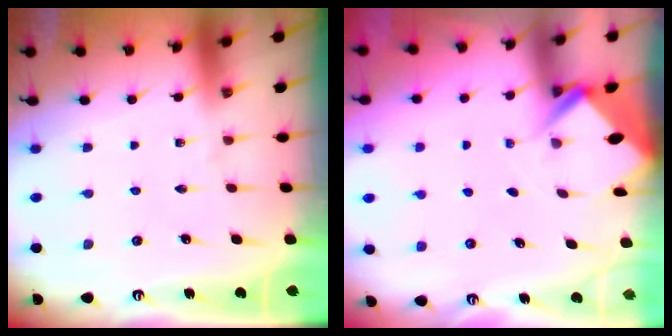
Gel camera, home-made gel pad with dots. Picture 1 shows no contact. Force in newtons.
{"total": 3.0, "press": 2.9, "slide": 0.4}